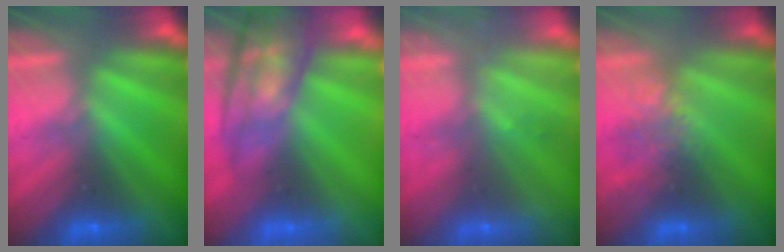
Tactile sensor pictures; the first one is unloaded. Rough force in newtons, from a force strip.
{"total": 7.4}
{"total": 2.3}
{"total": 2.6}